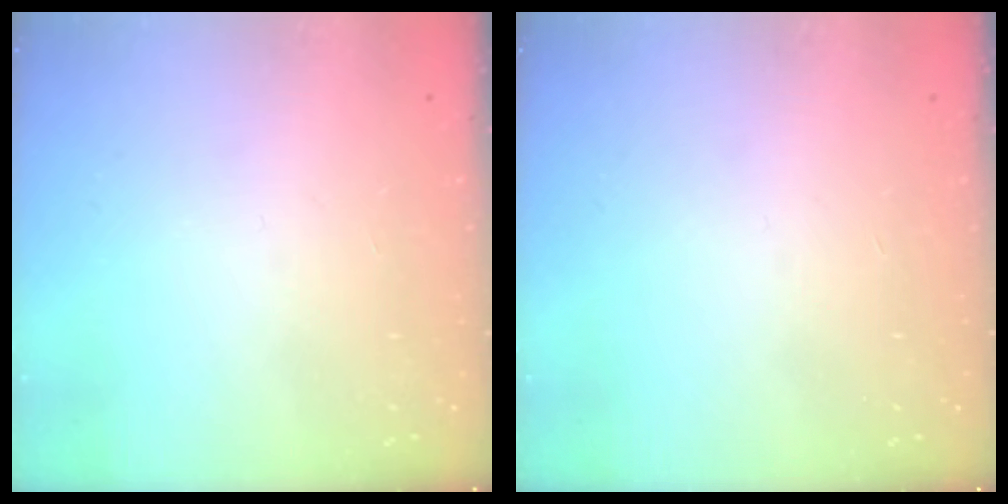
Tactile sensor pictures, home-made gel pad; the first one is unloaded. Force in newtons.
{"total": 0.0}